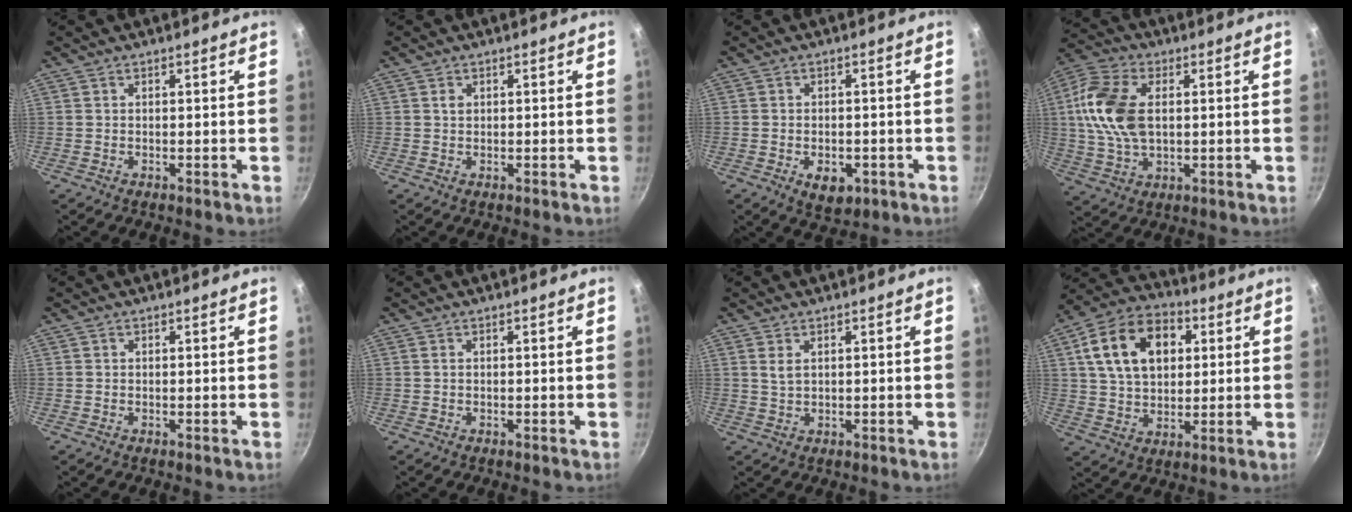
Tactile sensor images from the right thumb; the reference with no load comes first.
{"total": 1.1, "force": [0.3, 0.8, 0.6], "torque": [-0.008, 0.000, 0.004]}
{"total": 5.6, "force": [-2.1, 3.5, 3.9], "torque": [-0.044, 0.005, -0.021]}
{"total": 14.0, "force": [1.7, 8.4, 11.0], "torque": [-0.209, 0.008, 0.025]}
{"total": 0.0}
{"total": 0.0}
{"total": 2.1, "force": [0.9, 1.1, 1.6], "torque": [-0.030, -0.006, 0.019]}
{"total": 17.3, "force": [4.8, 11.8, 11.7], "torque": [-0.177, 0.009, 0.072]}